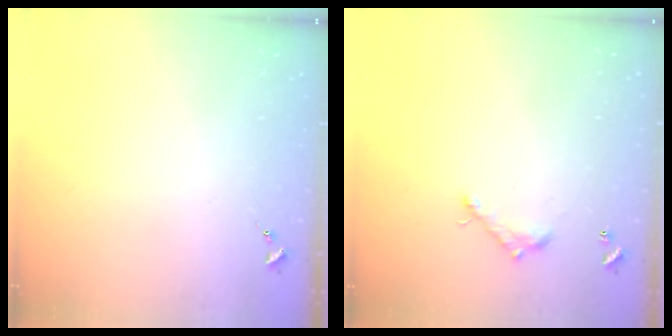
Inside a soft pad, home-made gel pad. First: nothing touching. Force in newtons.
{"total": 7.3, "press": 7.3, "slide": 0.6}